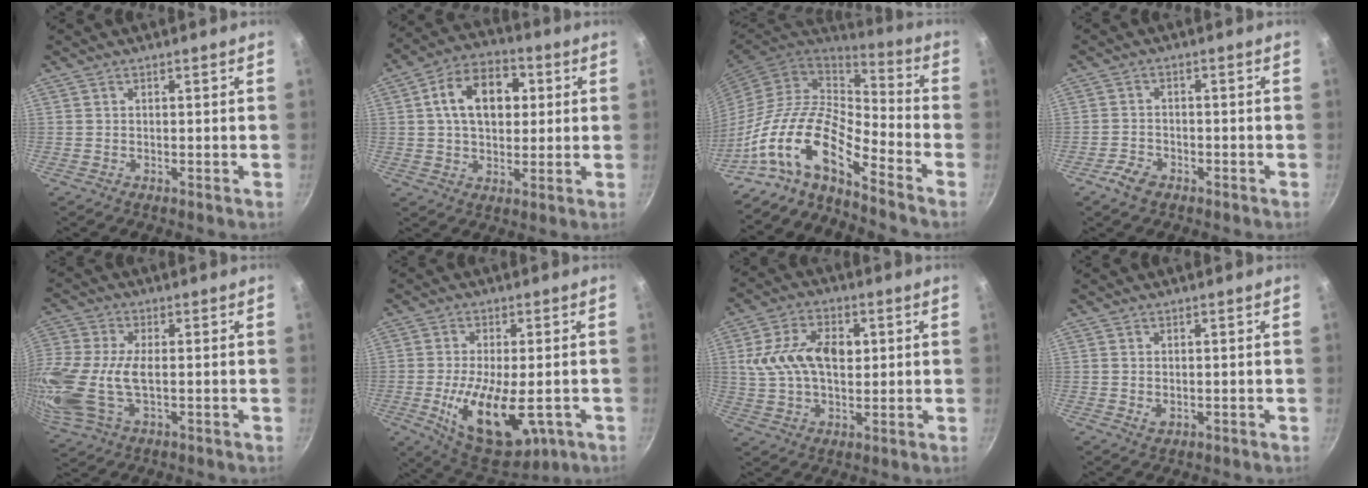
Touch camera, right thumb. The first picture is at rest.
{"total": 13.4, "force": [2.6, 9.1, 9.5], "torque": [-0.121, 0.017, 0.028]}
{"total": 16.9, "force": [-10.6, 5.6, 11.9], "torque": [-0.205, 0.057, -0.229]}
{"total": 4.0, "force": [-2.7, 2.2, 1.9], "torque": [-0.037, 0.022, -0.050]}
{"total": 19.1, "force": [-2.0, 10.4, 15.9], "torque": [-0.377, -0.010, -0.043]}
{"total": 16.8, "force": [-4.5, 7.8, 14.2], "torque": [-0.215, -0.004, -0.059]}
{"total": 12.7, "force": [2.1, 8.2, 9.5], "torque": [-0.159, 0.012, 0.032]}
{"total": 1.6, "force": [0.1, 1.1, 1.1], "torque": [-0.018, -0.004, 0.003]}